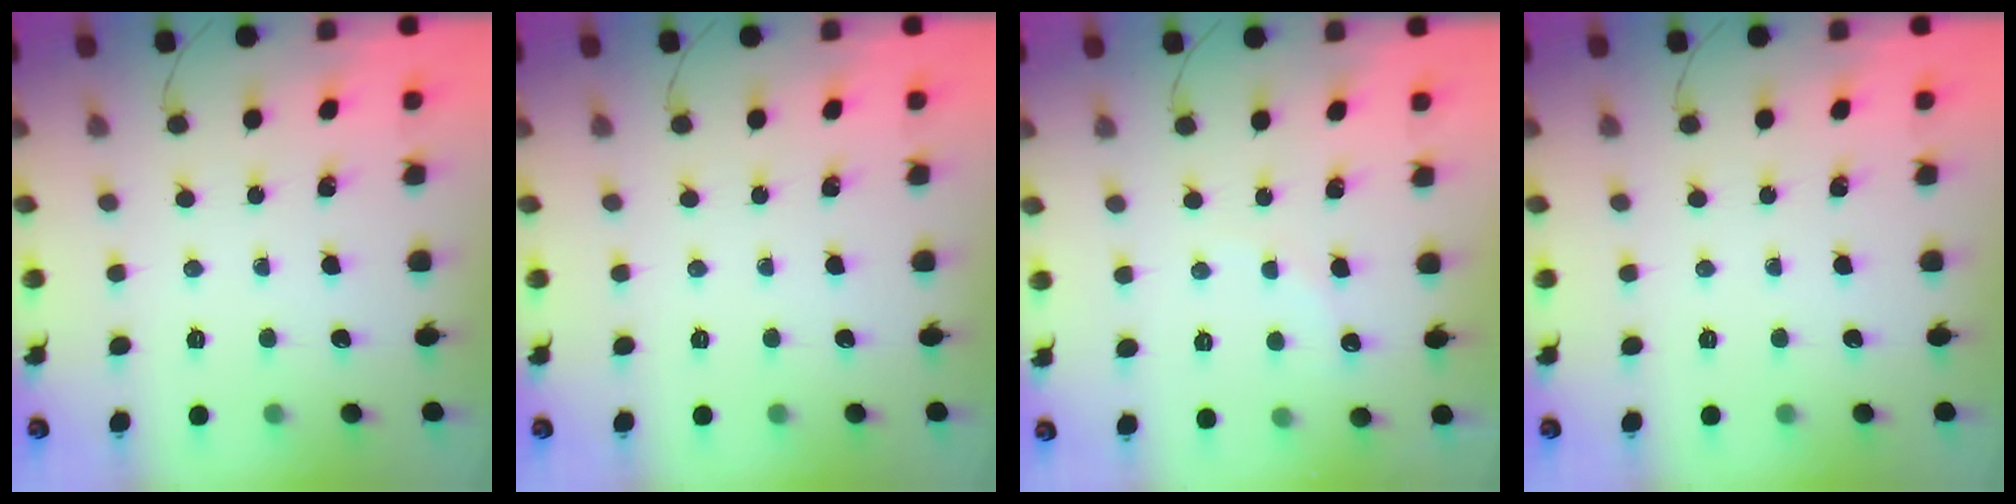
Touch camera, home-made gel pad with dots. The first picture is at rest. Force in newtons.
{"total": 0.0}
{"total": 5.1, "press": 5.0, "slide": 1.0}
{"total": 0.0}